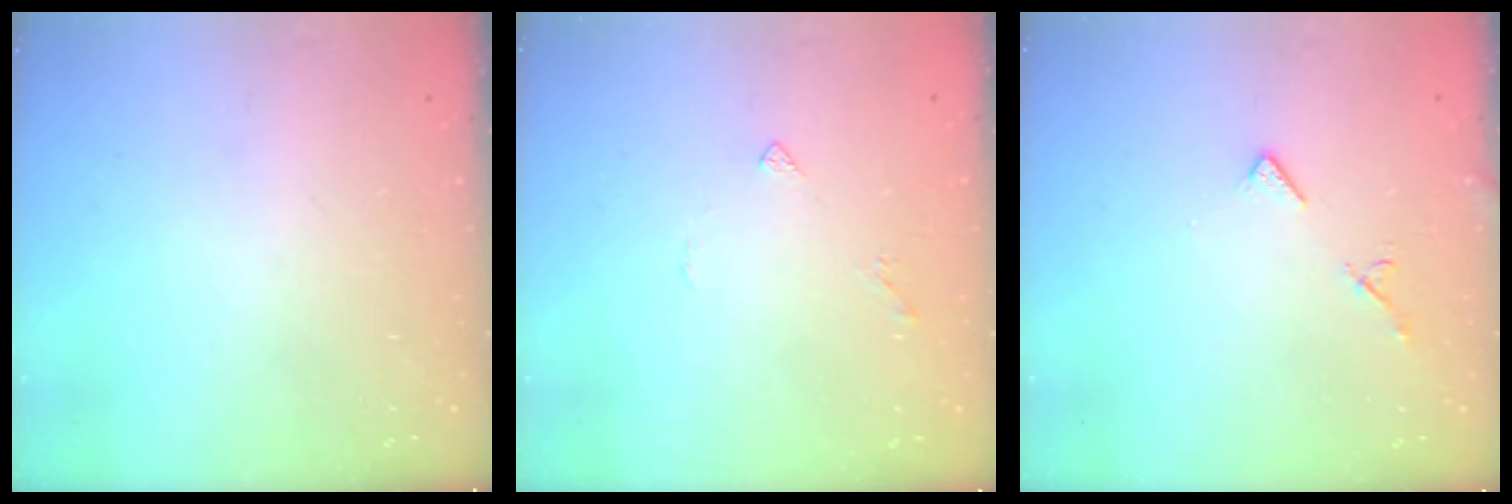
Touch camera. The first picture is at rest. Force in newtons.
{"total": 3.6, "press": 3.5, "slide": 0.8}
{"total": 6.5, "press": 6.4, "slide": 0.9}